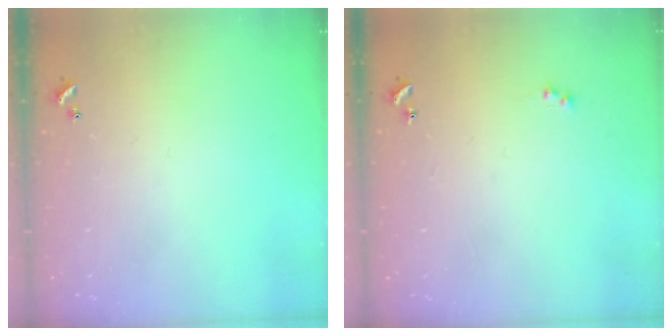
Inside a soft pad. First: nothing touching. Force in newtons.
{"total": 1.2, "press": 1.1, "slide": 0.6}